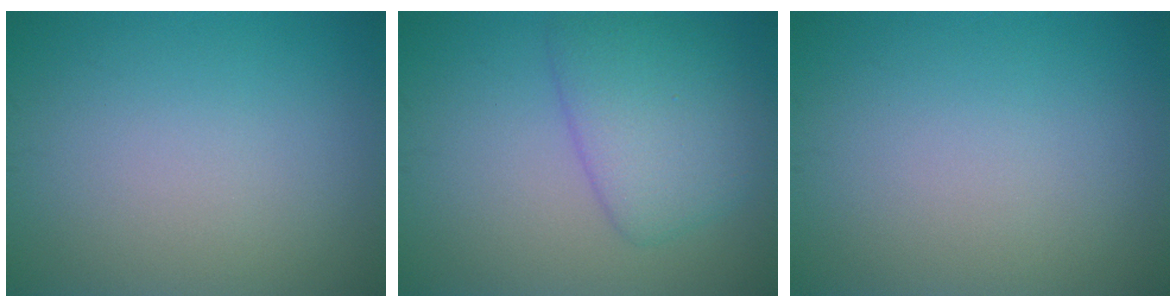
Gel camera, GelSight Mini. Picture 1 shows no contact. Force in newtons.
{"total": 4.9, "press": 4.9, "slide": 0.1}
{"total": 0.0}